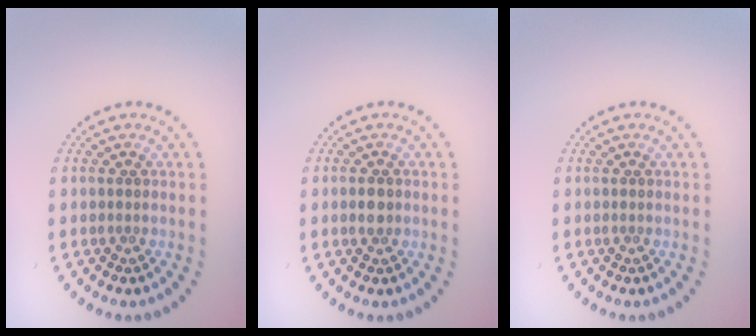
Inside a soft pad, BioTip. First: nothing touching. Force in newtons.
{"total": 1.6, "press": 1.6, "slide": 0.2}
{"total": 0.0}